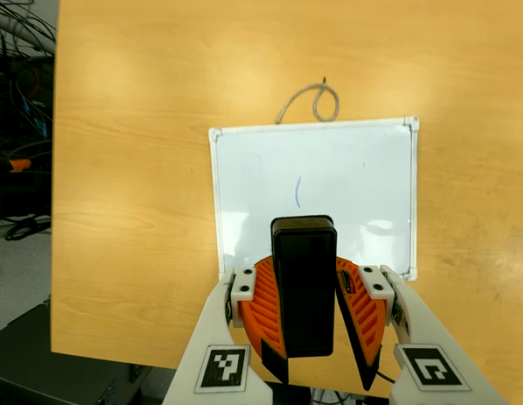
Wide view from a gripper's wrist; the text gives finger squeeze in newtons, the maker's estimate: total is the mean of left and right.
{"total": 8.8, "left": 9.3, "right": 8.2}